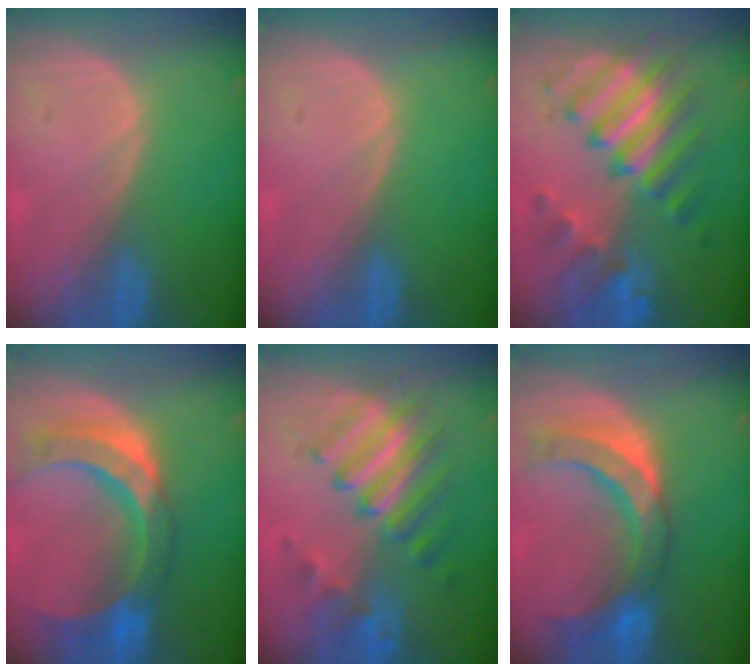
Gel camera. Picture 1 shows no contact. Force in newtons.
{"total": 0.0}
{"total": 9.9, "press": 9.9, "slide": 0.7}
{"total": 11.6, "press": 9.8, "slide": 6.2}
{"total": 8.2, "press": 8.0, "slide": 1.7}
{"total": 9.5, "press": 9.2, "slide": 2.5}